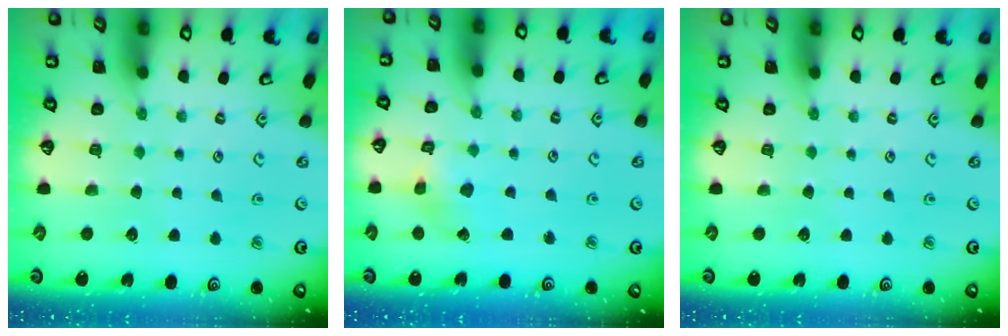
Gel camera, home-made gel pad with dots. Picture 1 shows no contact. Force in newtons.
{"total": 3.3, "press": 3.3, "slide": 0.3}
{"total": 0.0}